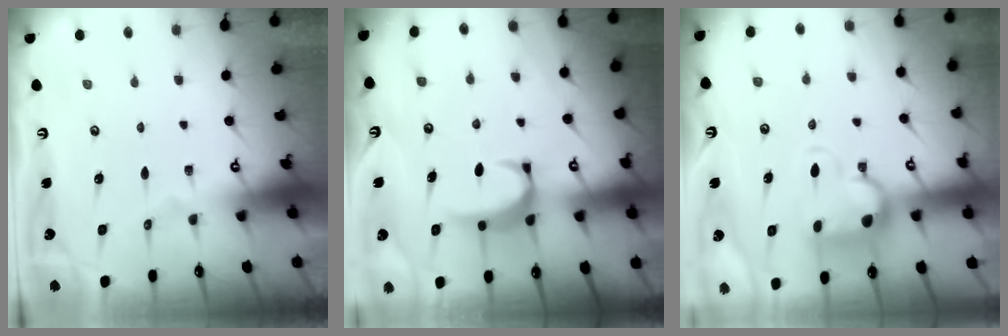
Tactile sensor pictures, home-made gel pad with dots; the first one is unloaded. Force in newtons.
{"total": 2.0, "press": 1.9, "slide": 0.6}
{"total": 2.1, "press": 1.6, "slide": 1.3}